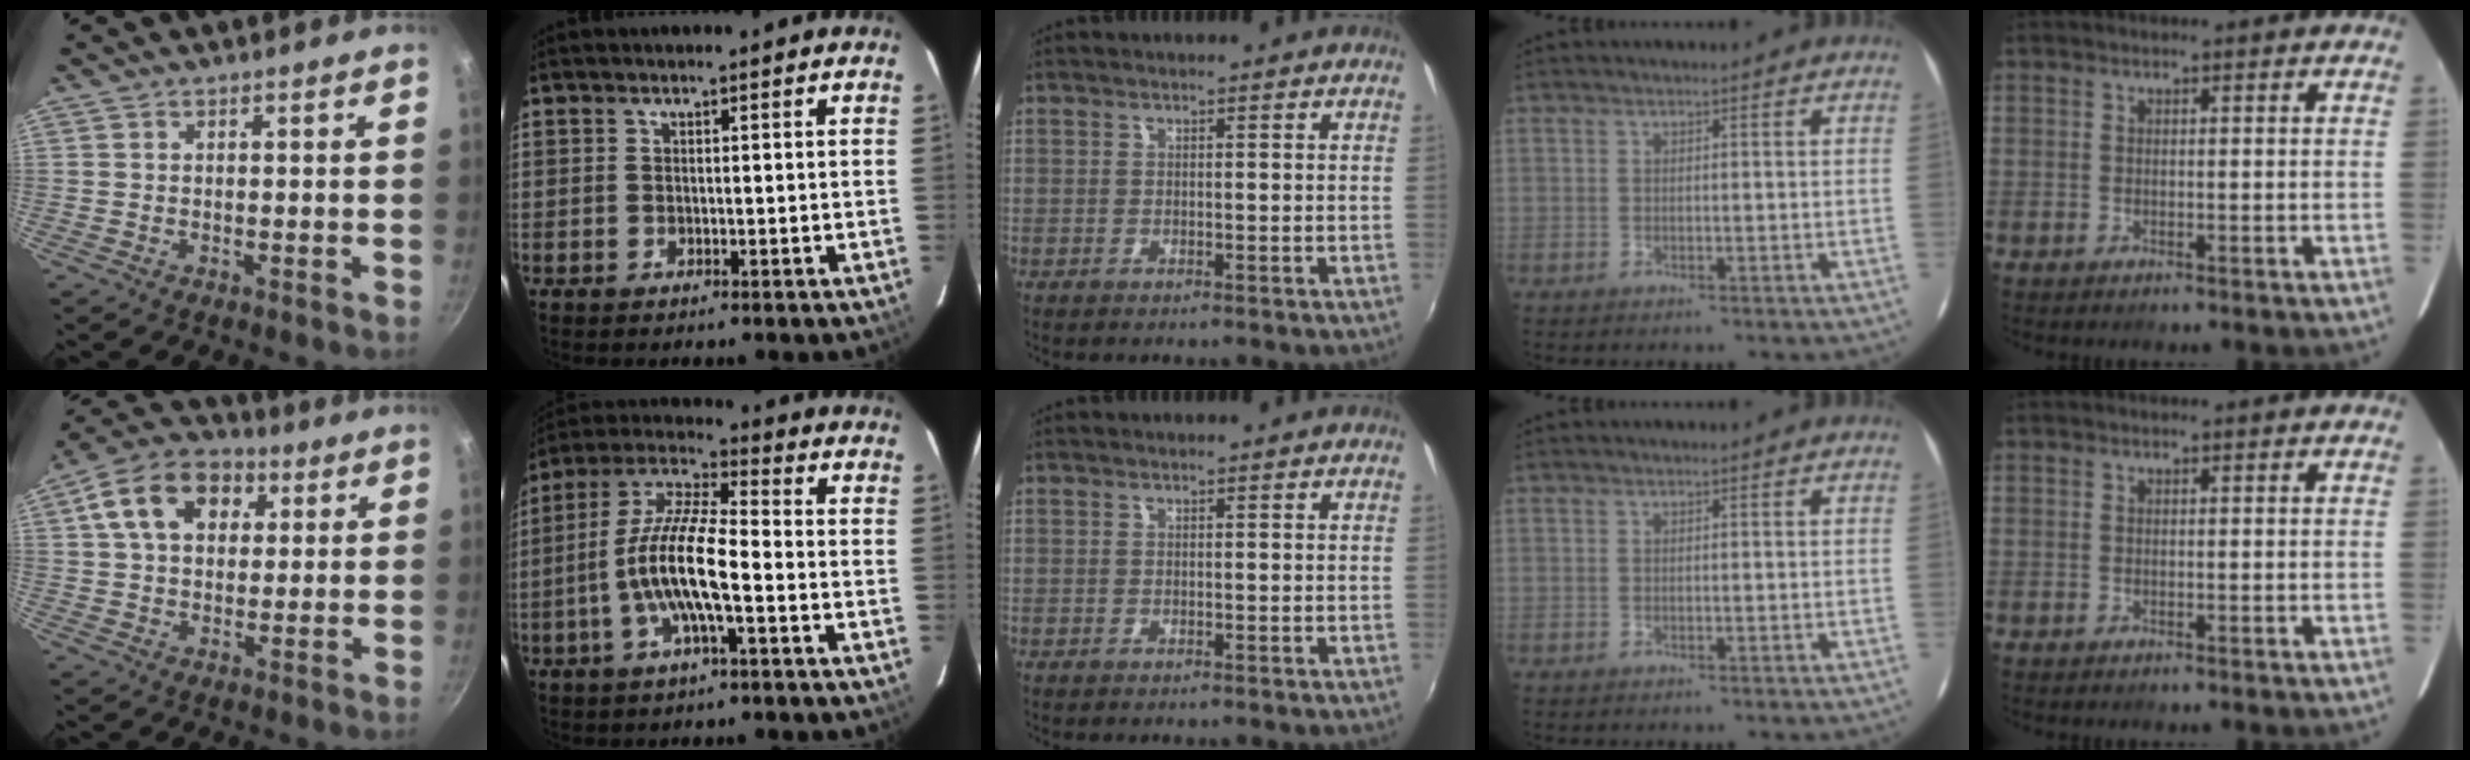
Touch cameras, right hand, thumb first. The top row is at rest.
{"thumb": {"total": 14.0, "force": [4.4, 10.0, 8.9], "torque": [-0.132, 0.018, 0.056]}, "index": {"total": 12.7, "force": [-3.5, 2.4, 12.0], "torque": [-0.241, 0.002, -0.071]}}